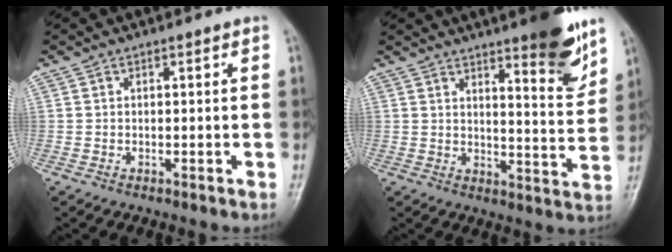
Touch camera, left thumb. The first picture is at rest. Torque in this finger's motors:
{"motor_torque": [2.03, 0.88, 1.31, -1.00, 0.03]}